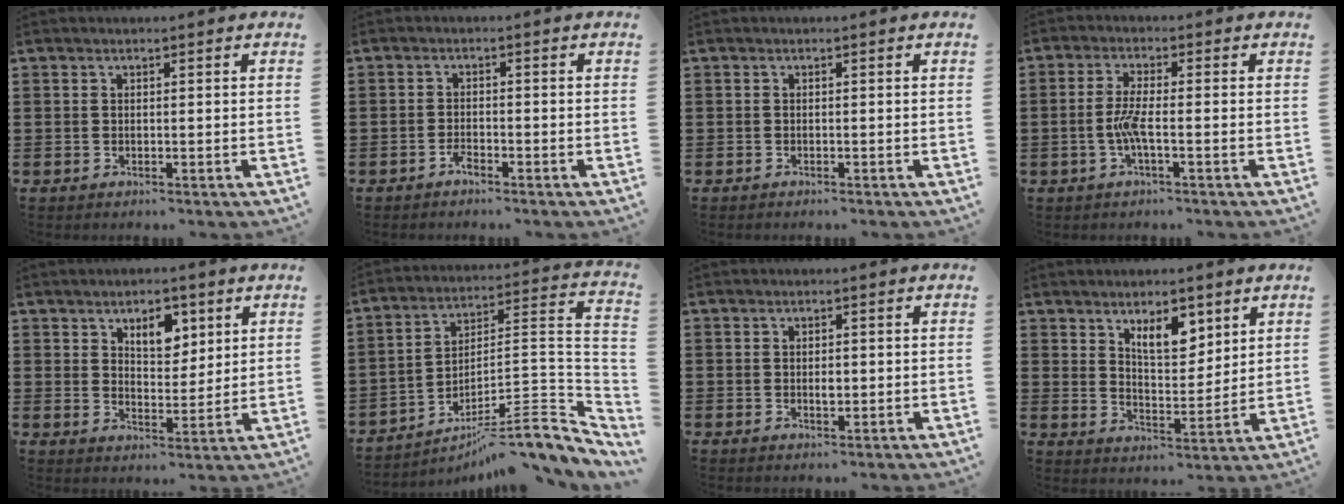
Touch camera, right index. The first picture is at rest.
{"total": 1.5, "force": [-1.3, 0.3, 0.8], "torque": [-0.019, -0.003, -0.024]}
{"total": 0.6, "force": [-0.5, 0.0, 0.1], "torque": [-0.003, -0.002, -0.011]}
{"total": 4.2, "force": [-1.3, 0.5, 3.9], "torque": [-0.099, -0.009, -0.035]}
{"total": 5.5, "force": [3.1, 3.2, 3.2], "torque": [-0.051, 0.003, 0.050]}
{"total": 9.4, "force": [-6.5, 1.9, 6.6], "torque": [-0.089, -0.006, -0.125]}
{"total": 1.7, "force": [-0.1, 0.7, 1.5], "torque": [-0.029, 0.002, -0.002]}
{"total": 6.8, "force": [4.2, 3.1, 4.3], "torque": [-0.071, -0.005, 0.071]}